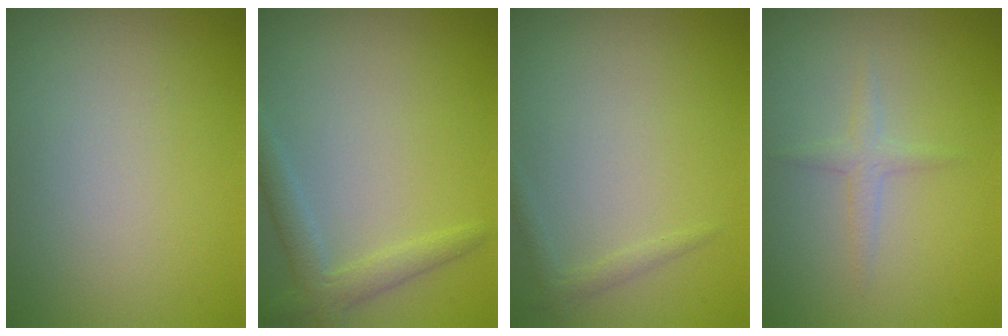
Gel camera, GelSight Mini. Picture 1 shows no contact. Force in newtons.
{"total": 2.5, "press": 2.5, "slide": 0.2}
{"total": 1.1, "press": 1.1, "slide": 0.0}
{"total": 1.3, "press": 1.3, "slide": 0.1}